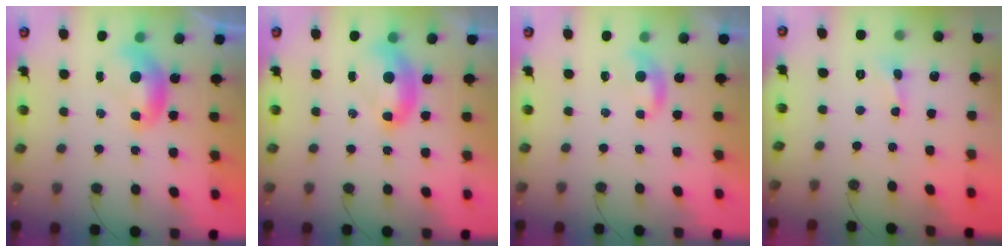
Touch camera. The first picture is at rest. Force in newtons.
{"total": 2.5, "press": 2.4, "slide": 0.6}
{"total": 1.5, "press": 1.5, "slide": 0.4}
{"total": 1.3, "press": 1.2, "slide": 0.5}